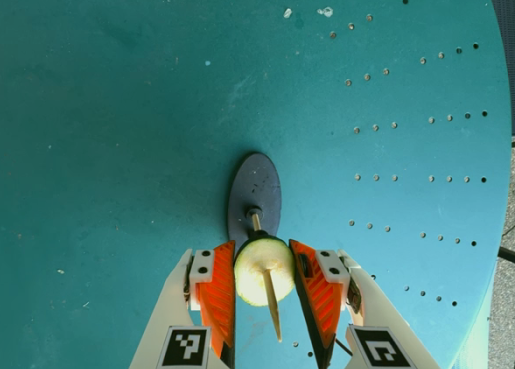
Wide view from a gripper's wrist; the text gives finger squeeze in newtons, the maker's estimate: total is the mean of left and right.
{"total": 13.3, "left": 13.7, "right": 13.0}